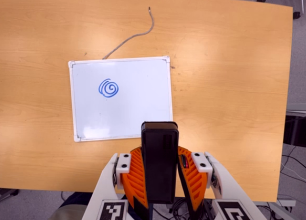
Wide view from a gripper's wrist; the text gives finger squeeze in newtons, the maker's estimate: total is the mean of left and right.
{"total": 10.9, "left": 8.6, "right": 13.2}